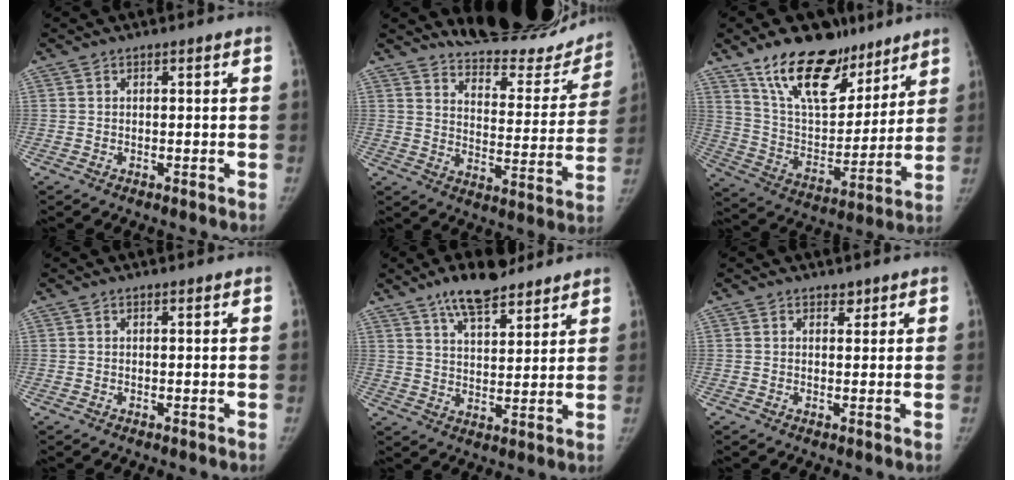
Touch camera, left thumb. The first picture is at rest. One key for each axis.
{"total": 21.7, "fx": 19.9, "fy": 6.2, "fz": 6.0, "tx": -0.044, "ty": -0.141, "tz": 0.260}
{"total": 20.8, "fx": 13.9, "fy": 10.4, "fz": 11.4, "tx": -0.141, "ty": -0.068, "tz": 0.246}
{"total": 0.0}
{"total": 11.0, "fx": 8.0, "fy": 4.2, "fz": 6.3, "tx": -0.081, "ty": -0.039, "tz": 0.133}
{"total": 1.1, "fx": 0.9, "fy": 0.7, "fz": 0.2, "tx": 0.006, "ty": -0.007, "tz": 0.012}